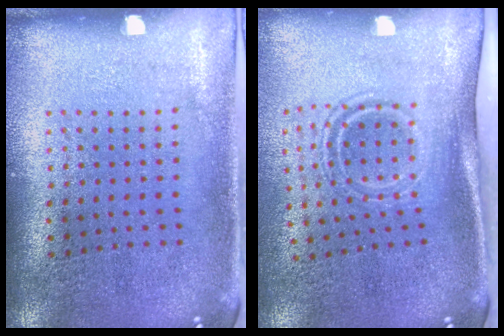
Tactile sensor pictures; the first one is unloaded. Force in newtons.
{"total": 1.7, "press": 1.1, "slide": 1.3}